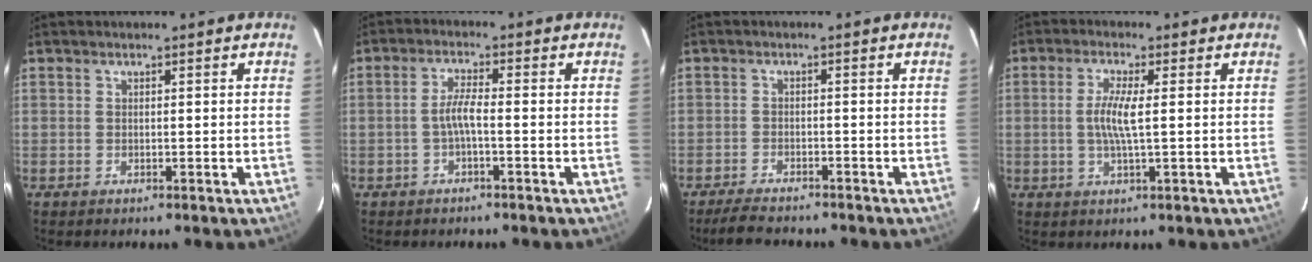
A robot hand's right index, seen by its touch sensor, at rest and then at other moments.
{"total": 3.1, "force": [-1.2, 0.2, 2.9], "torque": [-0.062, 0.006, -0.023]}
{"total": 5.4, "force": [-4.9, 1.2, 1.9], "torque": [-0.058, -0.009, -0.082]}
{"total": 5.1, "force": [0.1, 0.5, 5.1], "torque": [-0.099, -0.001, 0.002]}